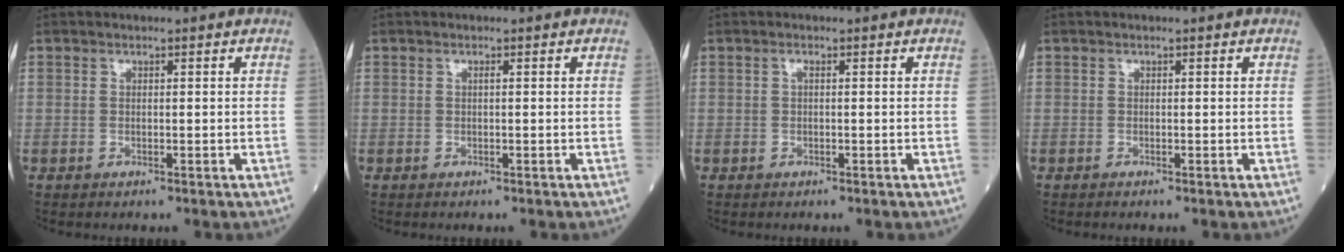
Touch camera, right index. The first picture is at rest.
{"total": 0.0}
{"total": 0.5, "force": [0.1, 0.1, 0.5], "torque": [-0.013, 0.001, 0.001]}
{"total": 0.0}